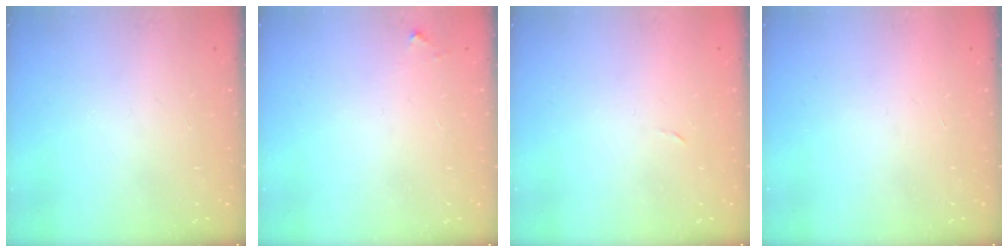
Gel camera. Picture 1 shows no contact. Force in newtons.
{"total": 2.8, "press": 2.8, "slide": 0.2}
{"total": 2.3, "press": 2.3, "slide": 0.4}
{"total": 1.5, "press": 1.5, "slide": 0.1}